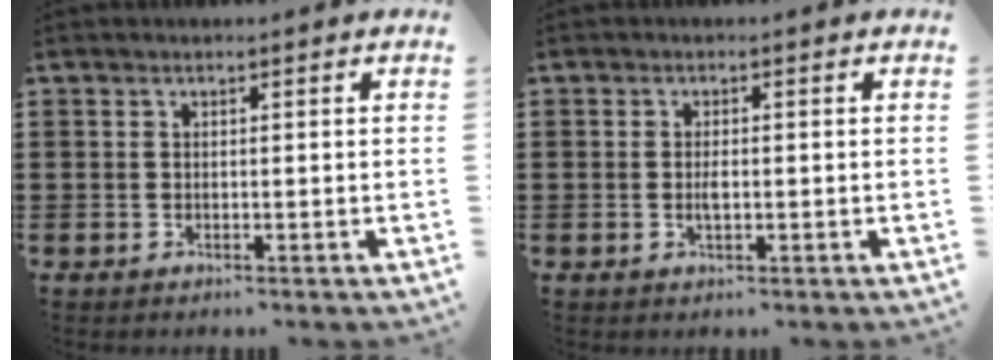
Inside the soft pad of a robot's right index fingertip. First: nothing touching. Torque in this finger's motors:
{"motor_torque": [2.14, 0.00, 0.13, 0.06]}